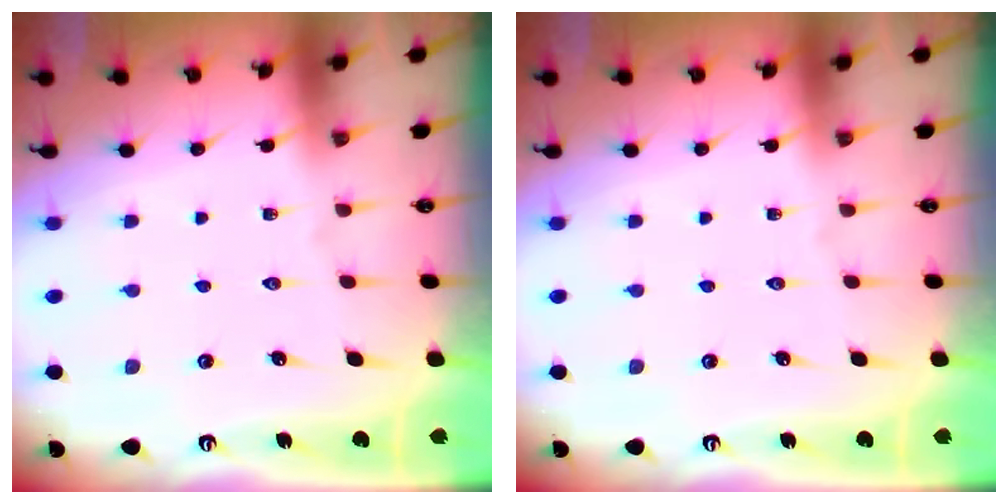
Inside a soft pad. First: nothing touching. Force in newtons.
{"total": 0.0}